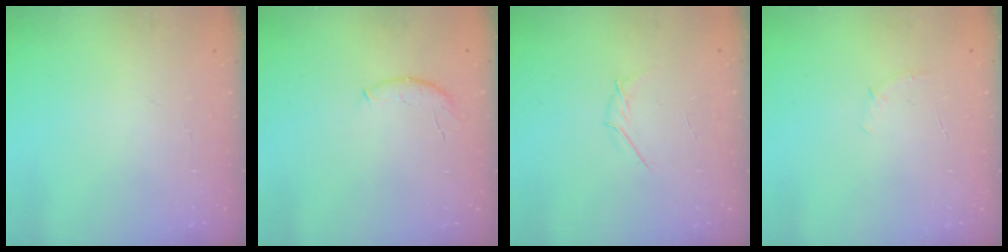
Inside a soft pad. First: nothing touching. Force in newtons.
{"total": 6.1, "press": 6.0, "slide": 1.0}
{"total": 3.6, "press": 3.5, "slide": 0.9}
{"total": 3.8, "press": 3.6, "slide": 1.2}